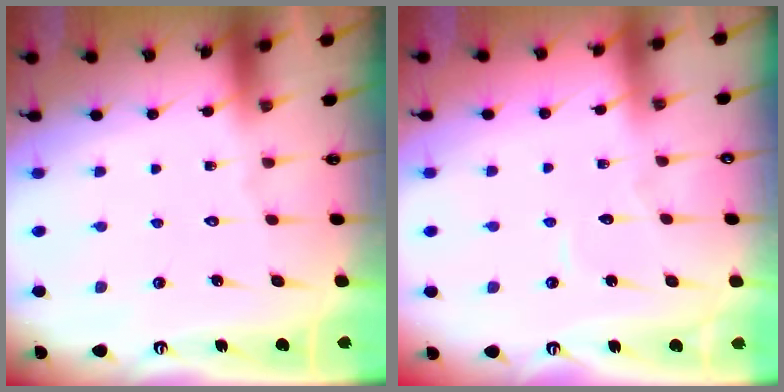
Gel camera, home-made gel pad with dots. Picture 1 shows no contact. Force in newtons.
{"total": 3.1, "press": 3.1, "slide": 0.3}